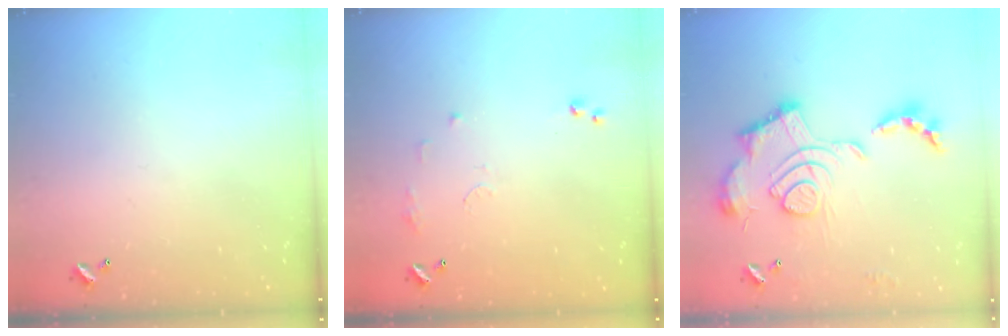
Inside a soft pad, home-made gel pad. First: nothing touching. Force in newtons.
{"total": 8.3, "press": 8.3, "slide": 0.8}
{"total": 2.4, "press": 1.9, "slide": 1.5}